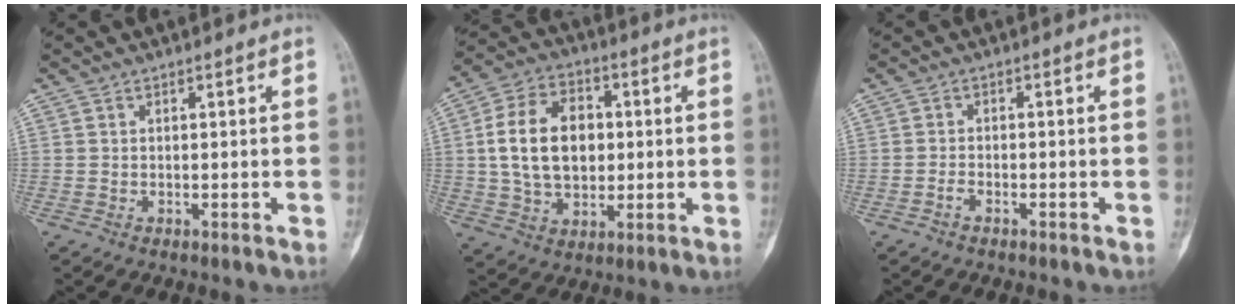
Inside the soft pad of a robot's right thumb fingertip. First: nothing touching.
{"total": 15.3, "force": [1.5, 10.6, 11.0], "torque": [-0.170, 0.013, 0.026]}
{"total": 1.4, "force": [-1.0, 0.6, 0.7], "torque": [-0.019, 0.007, -0.020]}